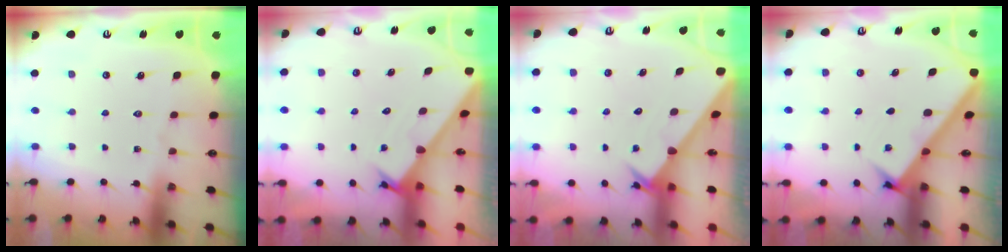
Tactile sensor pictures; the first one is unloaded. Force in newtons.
{"total": 1.7, "press": 1.7, "slide": 0.1}
{"total": 2.2, "press": 2.2, "slide": 0.1}
{"total": 2.8, "press": 2.7, "slide": 0.3}